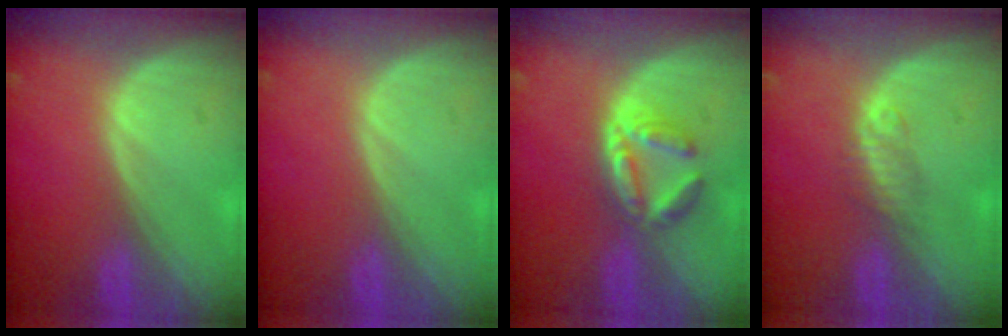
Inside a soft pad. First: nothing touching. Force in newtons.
{"total": 0.0}
{"total": 5.3, "press": 5.2, "slide": 0.8}
{"total": 2.2, "press": 1.9, "slide": 1.0}